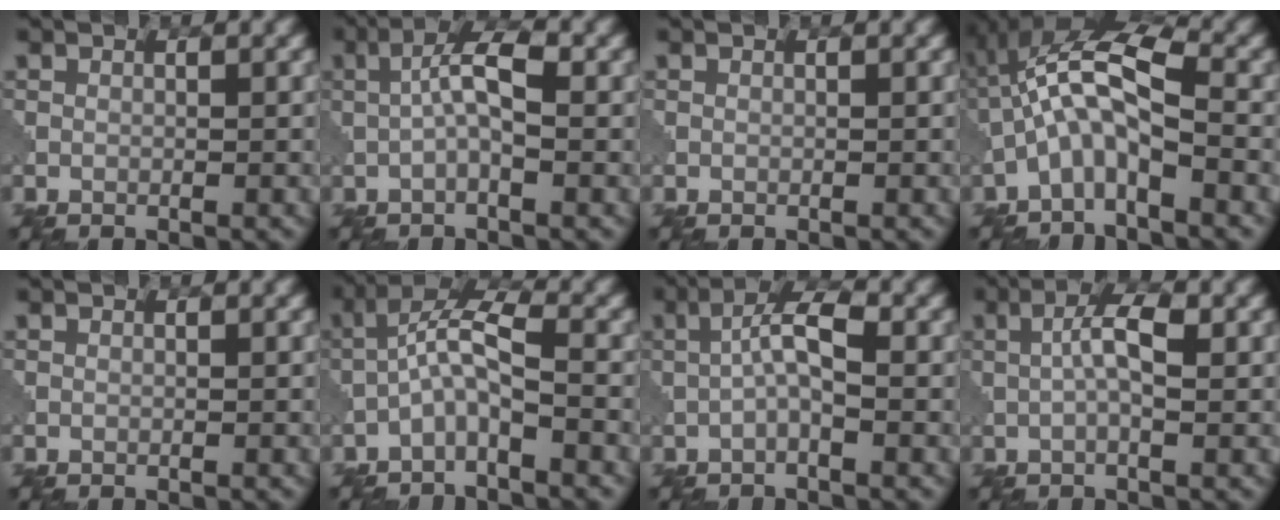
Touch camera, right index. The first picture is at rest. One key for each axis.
{"total": 4.0, "fx": 0.1, "fy": 1.0, "fz": 3.8, "tx": -0.073, "ty": 0.014, "tz": -0.007}
{"total": 0.0}
{"total": 5.8, "fx": -1.4, "fy": 1.7, "fz": 5.4, "tx": -0.106, "ty": 0.026, "tz": -0.038}
{"total": 0.0}
{"total": 4.3, "fx": -1.7, "fy": 1.0, "fz": 3.9, "tx": -0.076, "ty": 0.019, "tz": -0.042}
{"total": 3.6, "fx": -0.1, "fy": 0.9, "fz": 3.5, "tx": -0.067, "ty": 0.014, "tz": -0.010}
{"total": 3.8, "fx": 0.4, "fy": 1.0, "fz": 3.6, "tx": -0.071, "ty": 0.007, "tz": 0.003}